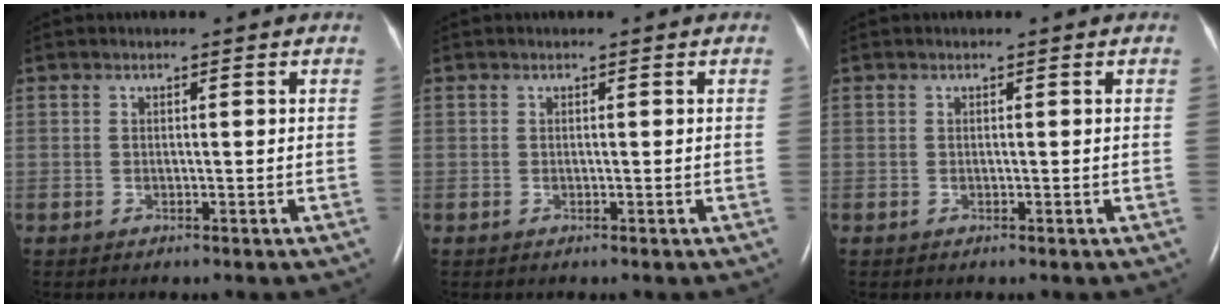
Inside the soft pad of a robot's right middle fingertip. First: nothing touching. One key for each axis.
{"total": 0.0}
{"total": 0.0}